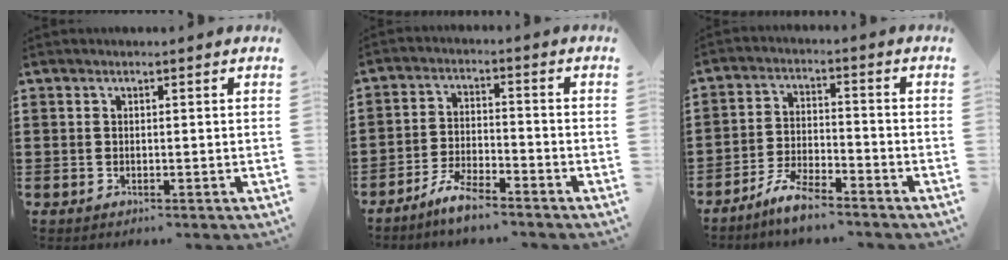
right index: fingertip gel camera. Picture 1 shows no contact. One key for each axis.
{"total": 5.1, "fx": -4.6, "fy": 0.8, "fz": 2.1, "tx": -0.056, "ty": 0.001, "tz": -0.094}
{"total": 5.6, "fx": -5.1, "fy": 0.9, "fz": 2.3, "tx": -0.058, "ty": 0.003, "tz": -0.100}